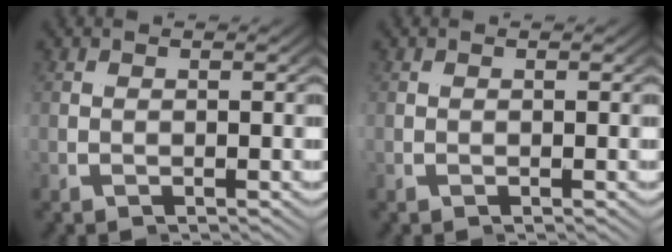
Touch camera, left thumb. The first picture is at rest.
{"total": 0.0}